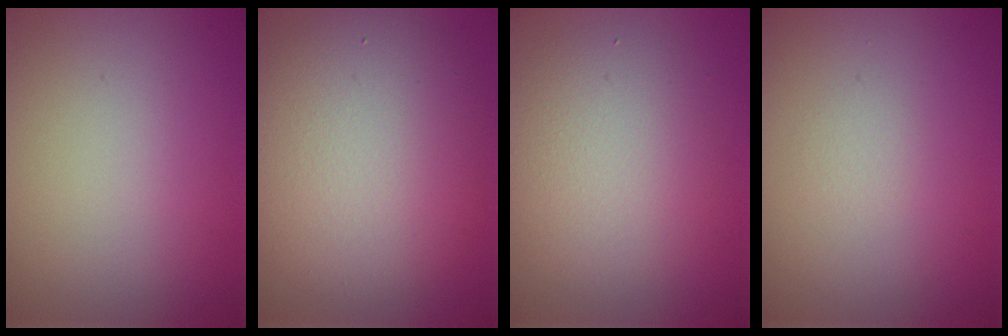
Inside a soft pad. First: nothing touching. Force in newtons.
{"total": 8.7, "press": 8.7, "slide": 0.3}
{"total": 4.6, "press": 4.6, "slide": 0.2}
{"total": 0.5, "press": 0.5, "slide": 0.0}